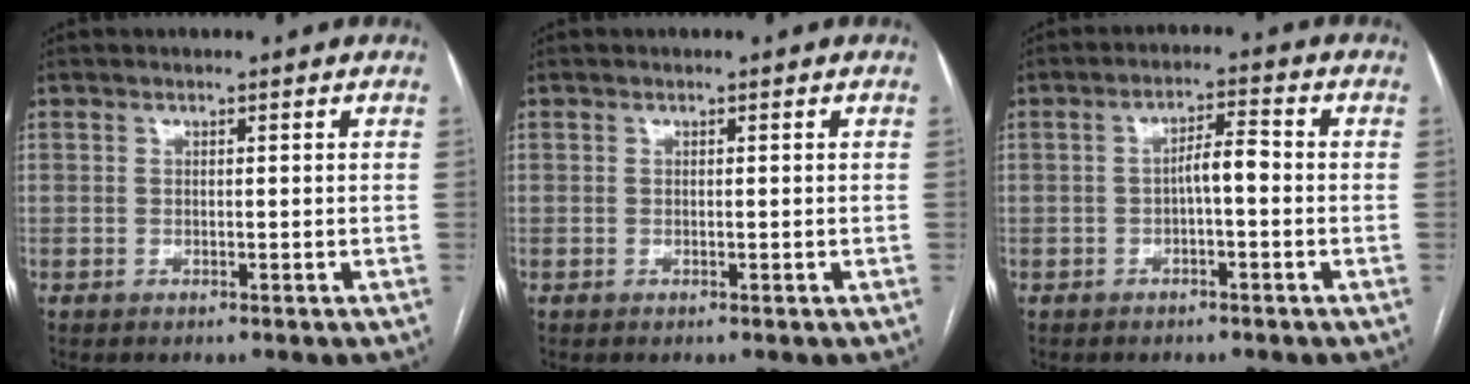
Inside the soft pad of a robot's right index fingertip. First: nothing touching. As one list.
[{"total": 0.0}, {"total": 3.9, "force": [-0.7, 0.9, 3.7], "torque": [-0.059, 0.014, -0.009]}]